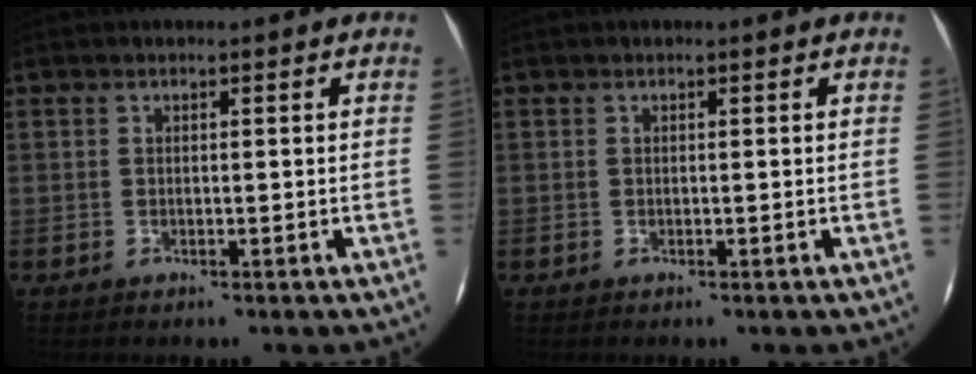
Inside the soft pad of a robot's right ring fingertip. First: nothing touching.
{"total": 0.0}